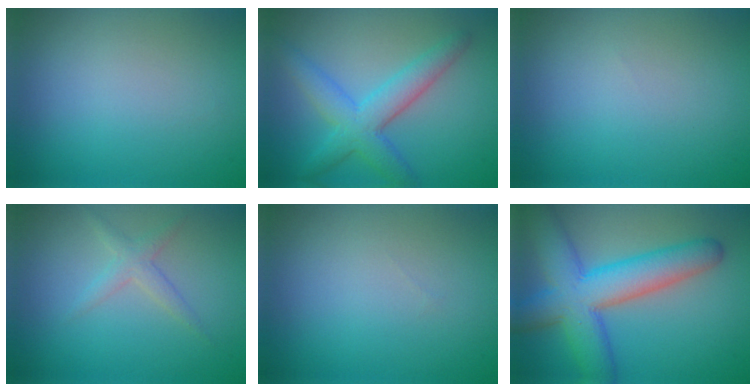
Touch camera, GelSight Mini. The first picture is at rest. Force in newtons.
{"total": 4.9, "press": 4.9, "slide": 0.1}
{"total": 0.0}
{"total": 1.7, "press": 1.7, "slide": 0.1}
{"total": 0.0}
{"total": 9.1, "press": 9.1, "slide": 0.3}